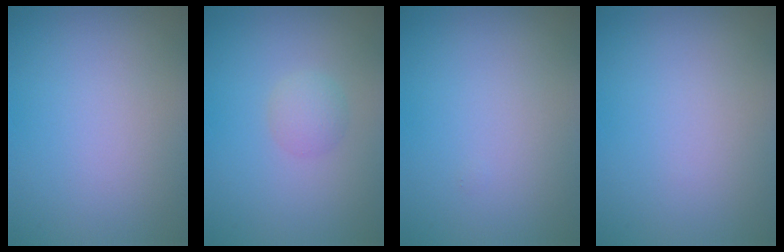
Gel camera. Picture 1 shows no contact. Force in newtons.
{"total": 1.6, "press": 1.6, "slide": 0.1}
{"total": 0.0}
{"total": 0.0}